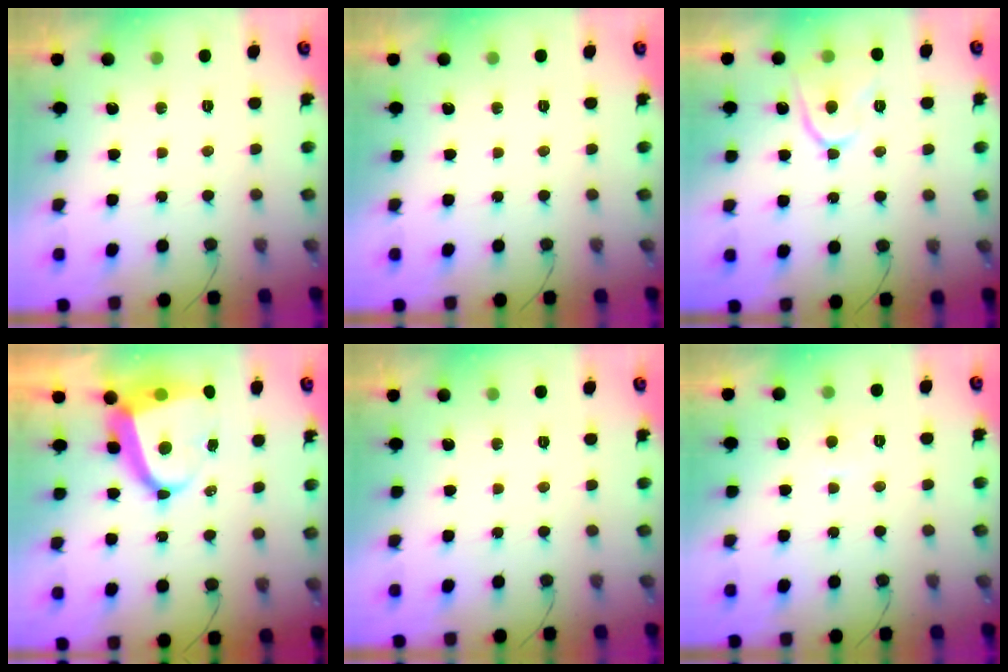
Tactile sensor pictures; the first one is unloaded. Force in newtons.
{"total": 0.0}
{"total": 10.8, "press": 10.7, "slide": 1.4}
{"total": 11.2, "press": 11.2, "slide": 1.3}
{"total": 0.0}
{"total": 4.6, "press": 4.6, "slide": 0.4}